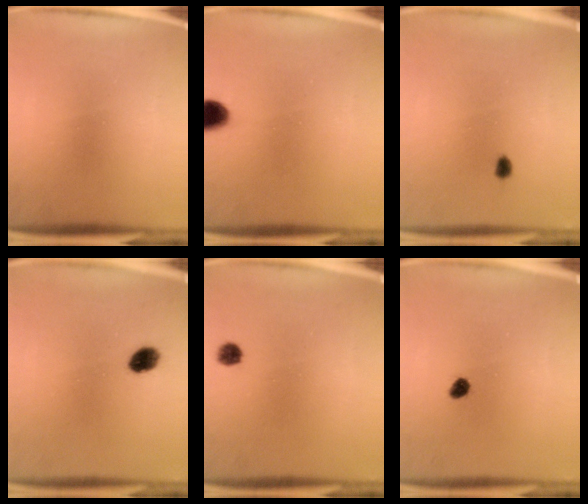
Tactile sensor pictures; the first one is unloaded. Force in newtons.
{"total": 5.5}
{"total": 1.7}
{"total": 4.2}
{"total": 2.2}
{"total": 2.0}